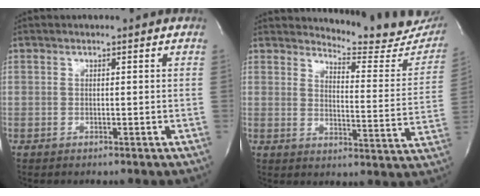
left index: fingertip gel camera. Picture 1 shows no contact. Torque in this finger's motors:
{"motor_torque": [-0.17, -0.13, 0.03, 0.00]}